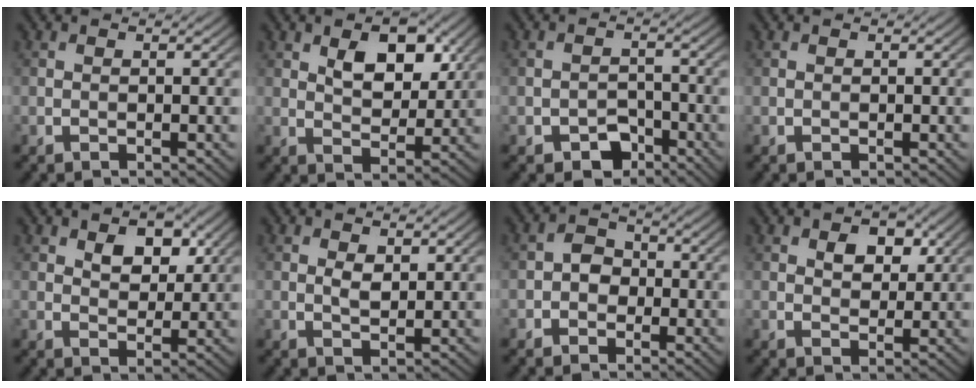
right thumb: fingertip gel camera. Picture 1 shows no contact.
{"total": 6.7, "force": [2.8, 3.6, 4.9], "torque": [-0.082, -0.005, 0.044]}
{"total": 3.9, "force": [-2.6, 2.4, 1.7], "torque": [-0.026, -0.002, -0.047]}
{"total": 0.0}
{"total": 4.5, "force": [2.1, 2.7, 2.9], "torque": [-0.049, -0.004, 0.033]}
{"total": 2.1, "force": [0.7, 1.0, 1.7], "torque": [-0.035, -0.005, 0.014]}
{"total": 2.8, "force": [-0.9, 2.3, 1.3], "torque": [-0.013, 0.006, -0.030]}
{"total": 3.6, "force": [1.6, 2.3, 2.3], "torque": [-0.042, -0.002, 0.025]}